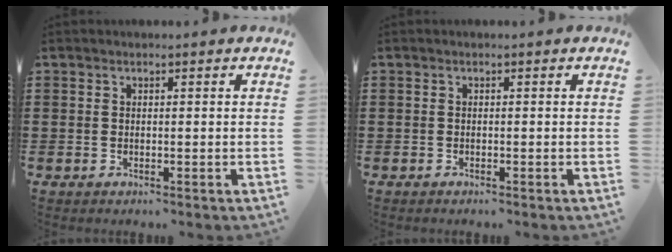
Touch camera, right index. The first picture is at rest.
{"total": 0.0}